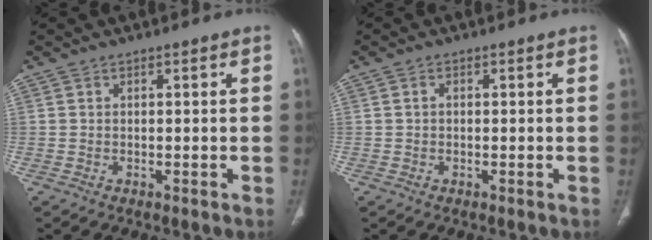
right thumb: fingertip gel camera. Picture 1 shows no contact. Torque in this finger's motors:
{"motor_torque": [-0.37, 0.31, -0.21, -0.07, 0.02]}